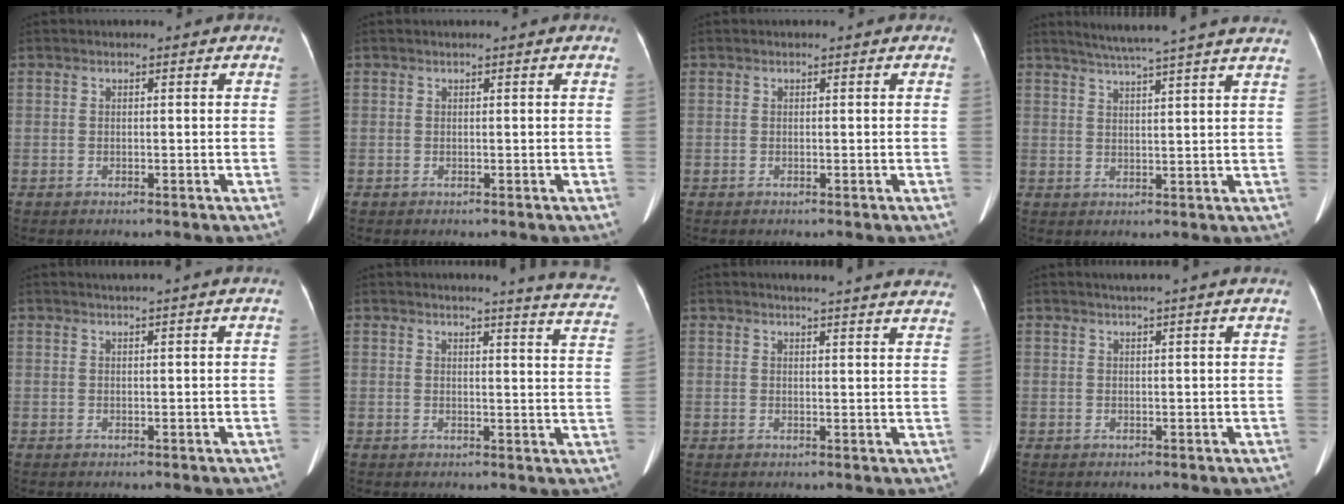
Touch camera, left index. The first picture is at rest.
{"total": 0.0}
{"total": 0.0}
{"total": 14.5, "force": [12.5, -1.3, 7.2], "torque": [-0.118, 0.005, 0.155]}
{"total": 1.7, "force": [1.5, -0.7, 0.6], "torque": [-0.008, 0.005, 0.032]}
{"total": 11.7, "force": [11.2, -0.3, 3.6], "torque": [-0.030, -0.078, 0.093]}
{"total": 18.5, "force": [17.6, 1.1, 5.7], "torque": [-0.068, -0.038, 0.192]}
{"total": 3.9, "force": [3.3, -0.8, 1.9], "torque": [-0.021, 0.017, 0.042]}